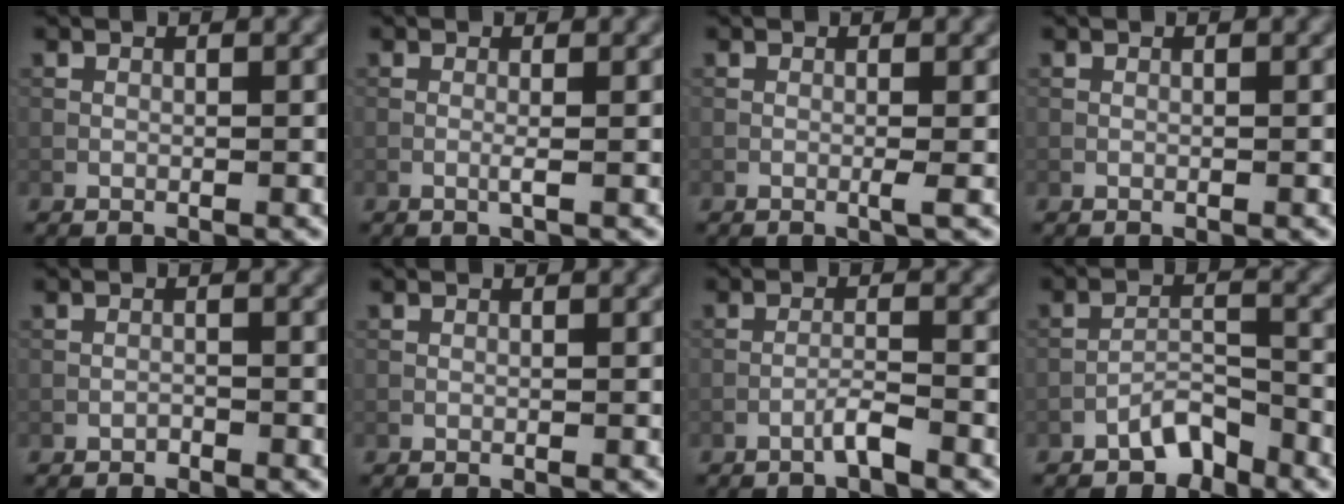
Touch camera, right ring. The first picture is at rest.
{"total": 0.8, "force": [-0.2, 0.0, 0.8], "torque": [-0.016, 0.001, -0.008]}
{"total": 0.7, "force": [-0.2, -0.1, 0.7], "torque": [-0.015, -0.001, -0.007]}
{"total": 0.0}
{"total": 0.6, "force": [-0.5, 0.2, 0.1], "torque": [-0.001, 0.001, -0.011]}
{"total": 0.0}
{"total": 1.7, "force": [-1.3, 0.0, 1.2], "torque": [-0.020, 0.008, -0.028]}
{"total": 3.0, "force": [-2.5, 1.0, 1.4], "torque": [-0.017, 0.015, -0.047]}